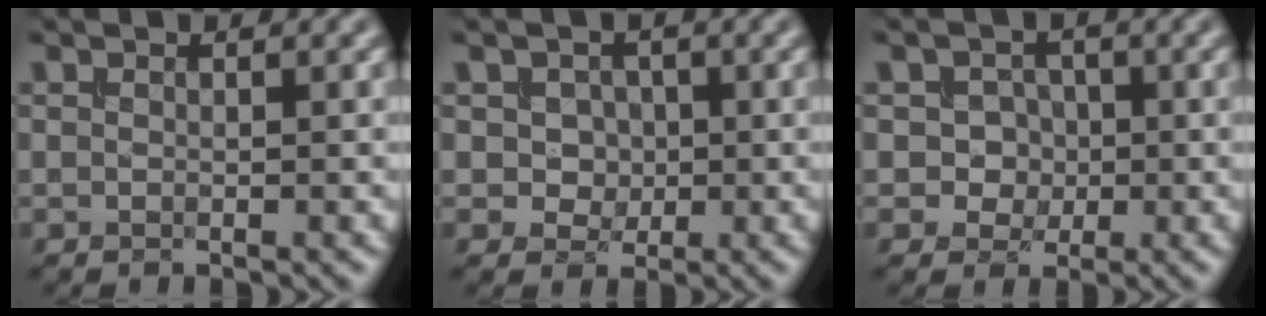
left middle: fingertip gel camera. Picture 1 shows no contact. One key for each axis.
{"total": 2.5, "fx": 0.3, "fy": 2.2, "fz": 1.3, "tx": -0.023, "ty": 0.001, "tz": 0.007}
{"total": 2.6, "fx": -0.1, "fy": 2.4, "fz": 1.0, "tx": -0.002, "ty": 0.006, "tz": -0.008}